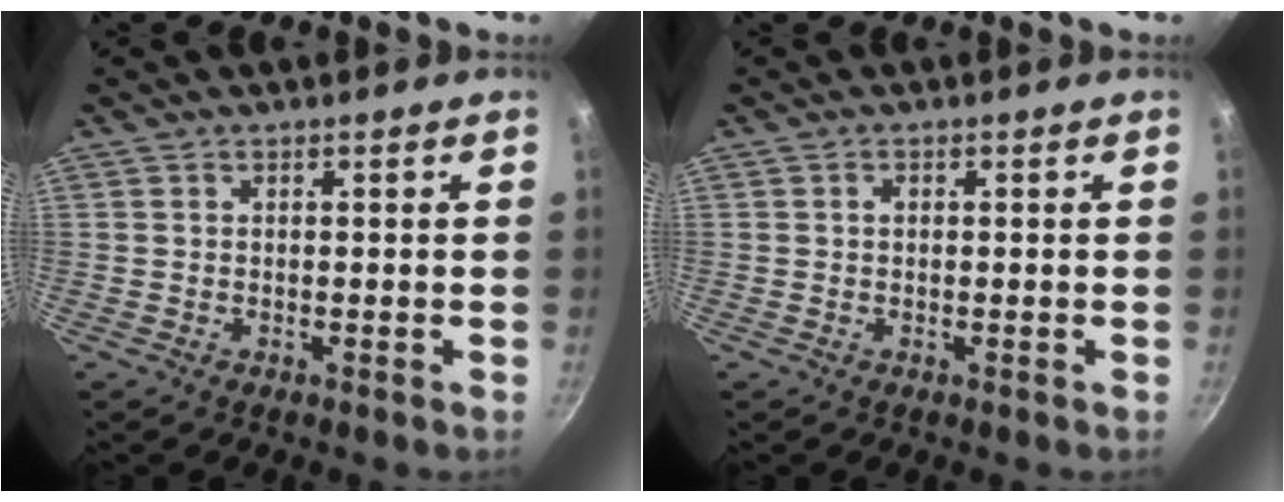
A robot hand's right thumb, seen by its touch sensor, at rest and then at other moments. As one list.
[{"total": 0.8, "force": [0.1, 0.7, 0.5], "torque": [-0.009, 0.004, 0.002]}]